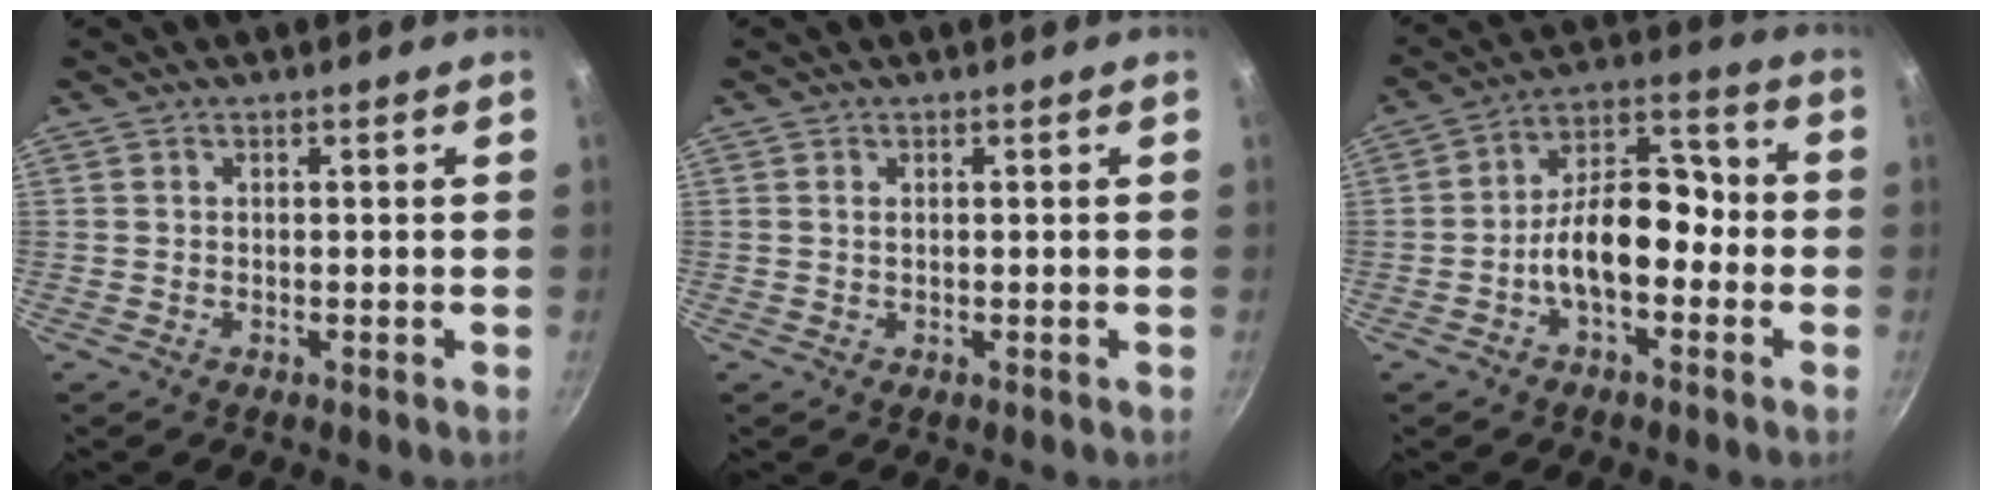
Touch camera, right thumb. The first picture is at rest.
{"total": 0.8, "force": [0.1, 0.2, 0.8], "torque": [-0.014, 0.000, 0.001]}
{"total": 12.6, "force": [-3.2, 7.4, 9.7], "torque": [-0.119, 0.061, -0.065]}